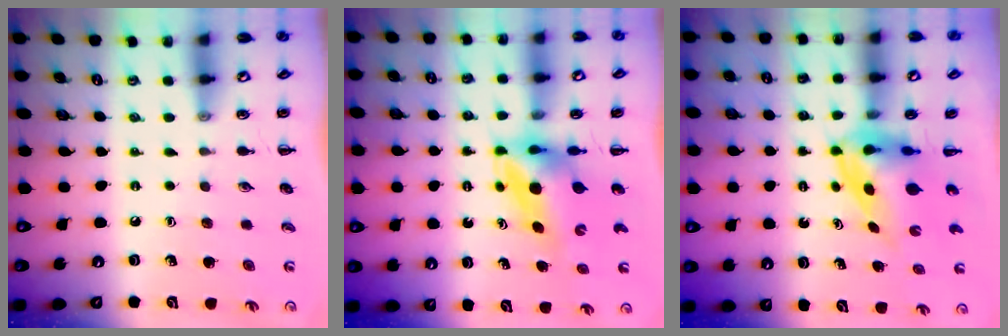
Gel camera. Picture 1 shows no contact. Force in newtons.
{"total": 5.3, "press": 5.0, "slide": 1.5}
{"total": 3.7, "press": 3.6, "slide": 0.8}